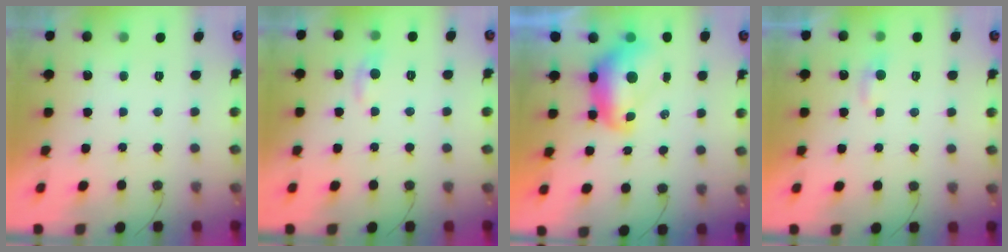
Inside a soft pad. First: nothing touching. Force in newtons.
{"total": 5.3, "press": 5.2, "slide": 0.8}
{"total": 9.2, "press": 9.2, "slide": 1.1}
{"total": 3.6, "press": 3.5, "slide": 0.4}